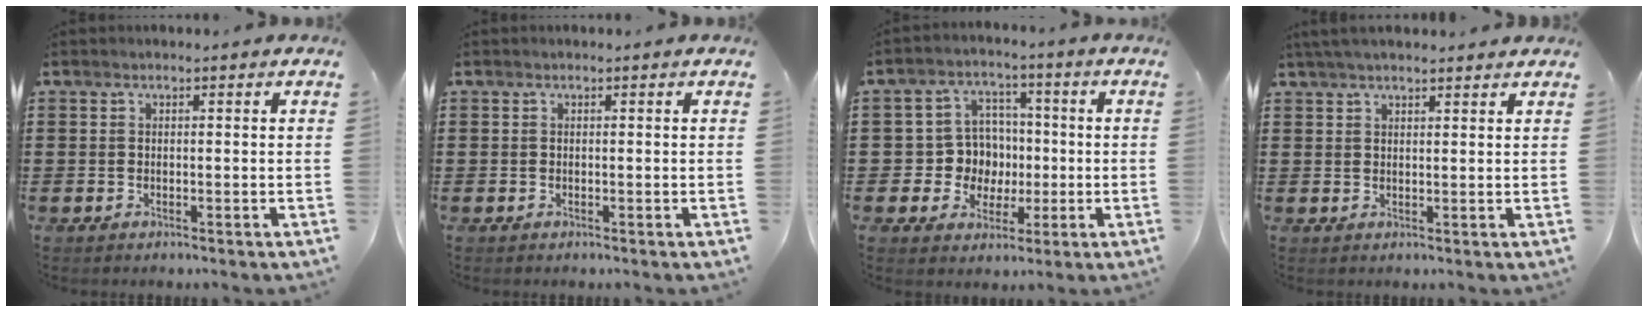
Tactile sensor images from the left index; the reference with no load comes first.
{"total": 0.0}
{"total": 7.3, "force": [0.0, 7.1, 1.8], "torque": [-0.056, 0.015, 0.004]}
{"total": 2.8, "force": [2.4, 0.4, 1.4], "torque": [-0.031, 0.005, 0.045]}